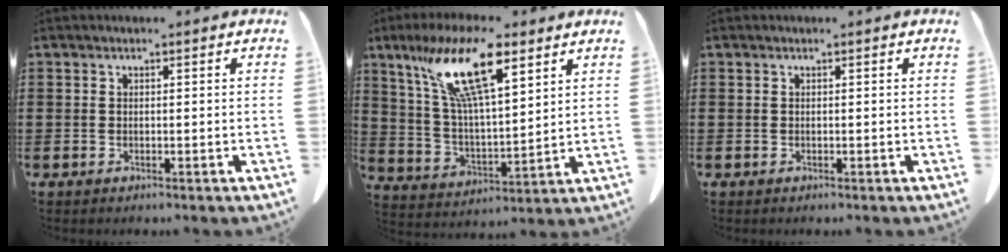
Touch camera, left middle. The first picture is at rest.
{"total": 15.0, "force": [9.1, 4.3, 11.1], "torque": [-0.246, -0.018, 0.155]}
{"total": 0.0}